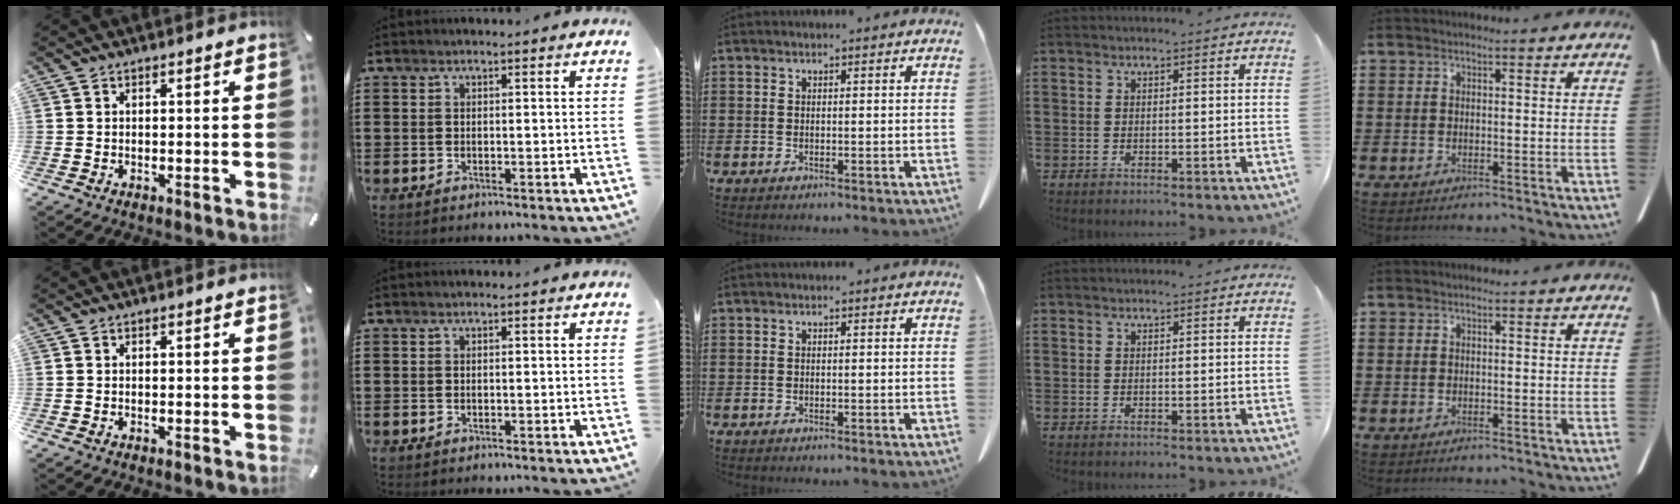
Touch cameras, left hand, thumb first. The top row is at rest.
{}